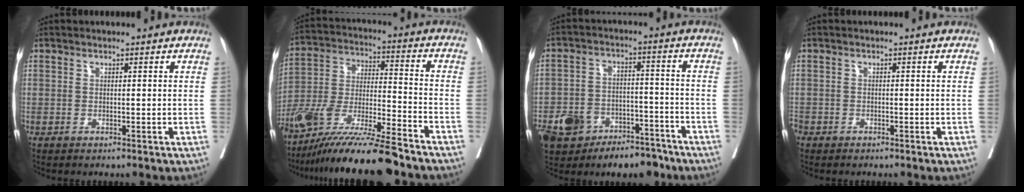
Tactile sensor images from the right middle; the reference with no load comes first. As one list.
[{"total": 19.0, "force": [-15.2, 0.9, 11.3], "torque": [-0.237, -0.034, -0.278]}, {"total": 10.1, "force": [-6.7, 6.5, 4.0], "torque": [-0.073, 0.019, -0.101]}, {"total": 2.1, "force": [-1.4, 1.4, 0.6], "torque": [-0.020, -0.002, -0.029]}]